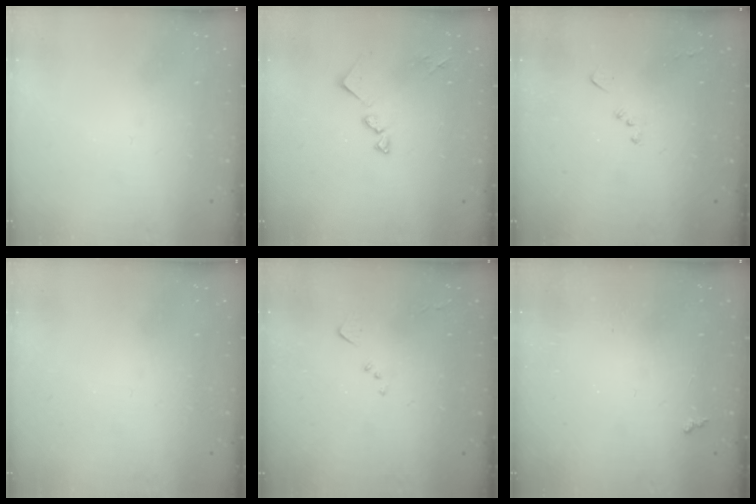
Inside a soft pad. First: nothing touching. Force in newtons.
{"total": 10.9, "press": 10.9, "slide": 0.5}
{"total": 7.5, "press": 7.4, "slide": 1.0}
{"total": 0.0}
{"total": 5.4, "press": 5.3, "slide": 0.7}
{"total": 1.9, "press": 1.9, "slide": 0.5}